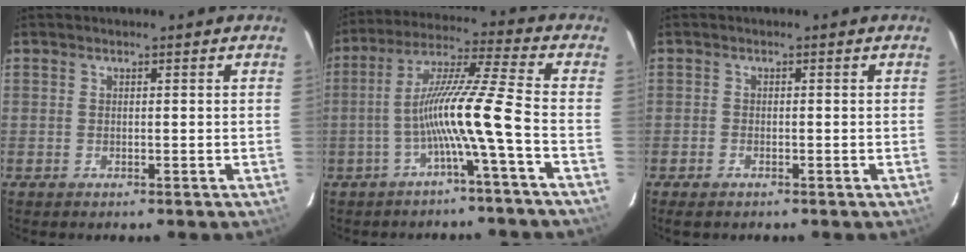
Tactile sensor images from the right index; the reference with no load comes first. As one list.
[{"total": 11.0, "force": [-4.2, -2.1, 9.9], "torque": [-0.189, 0.006, -0.078]}, {"total": 1.7, "force": [-1.3, 0.8, 0.8], "torque": [-0.021, -0.002, -0.026]}]